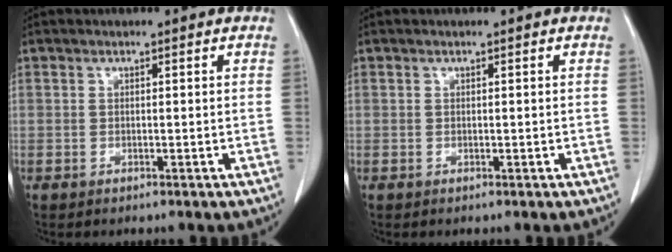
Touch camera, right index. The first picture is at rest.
{"total": 0.0}